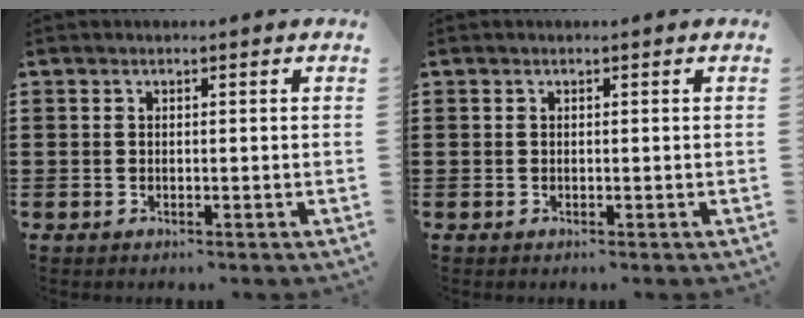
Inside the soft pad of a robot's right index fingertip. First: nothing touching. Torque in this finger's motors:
{"motor_torque": [0.00, 0.71, 0.00, 0.01]}